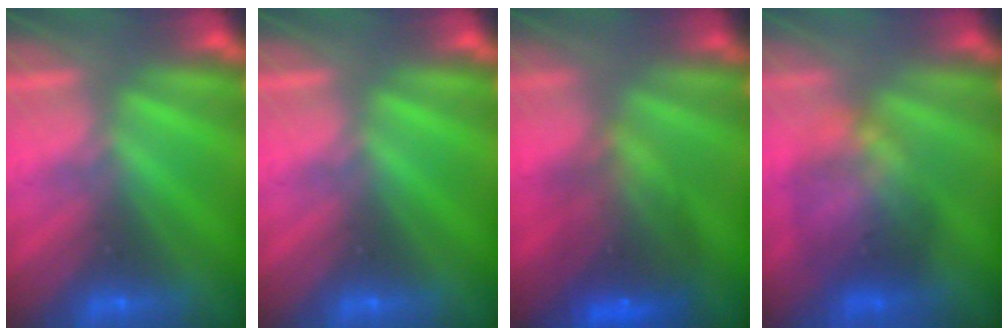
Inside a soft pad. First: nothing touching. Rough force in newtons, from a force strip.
{"total": 0.0}
{"total": 7.1}
{"total": 7.7}